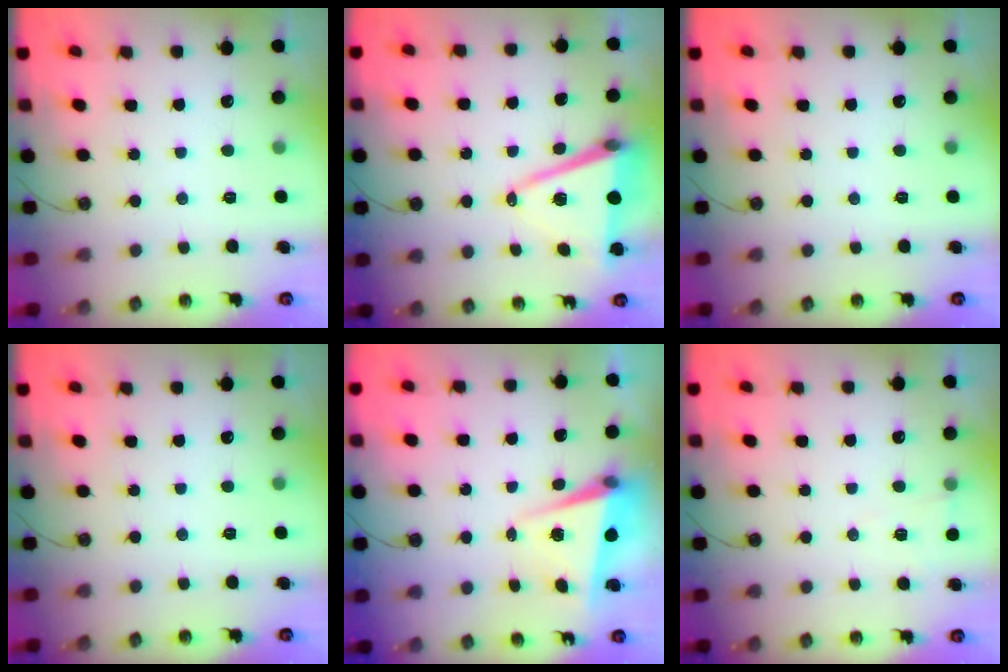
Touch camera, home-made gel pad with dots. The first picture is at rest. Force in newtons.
{"total": 12.0, "press": 11.3, "slide": 4.0}
{"total": 0.0}
{"total": 0.0}
{"total": 5.5, "press": 5.4, "slide": 1.0}
{"total": 4.6, "press": 3.9, "slide": 2.3}